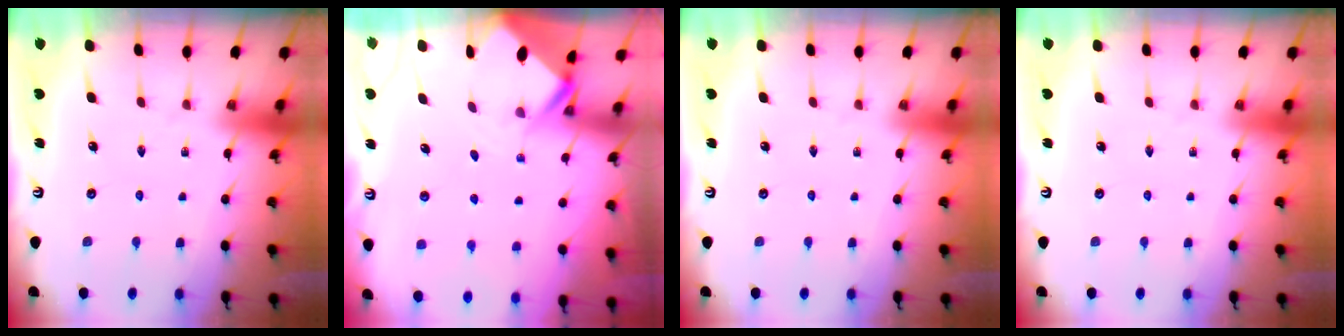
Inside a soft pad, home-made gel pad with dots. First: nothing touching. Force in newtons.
{"total": 3.5, "press": 3.5, "slide": 0.2}
{"total": 0.0}
{"total": 0.0}